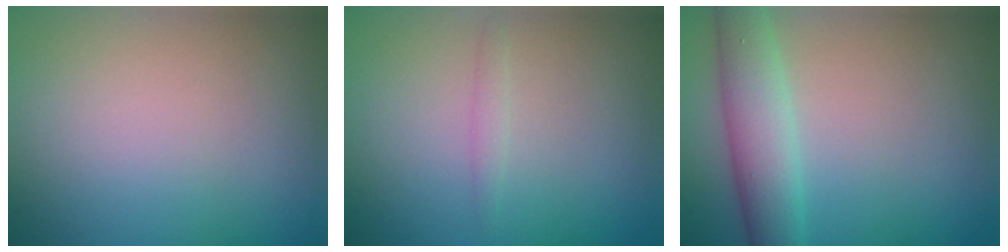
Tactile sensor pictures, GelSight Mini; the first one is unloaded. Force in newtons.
{"total": 0.8, "press": 0.8, "slide": 0.0}
{"total": 4.7, "press": 4.7, "slide": 0.2}